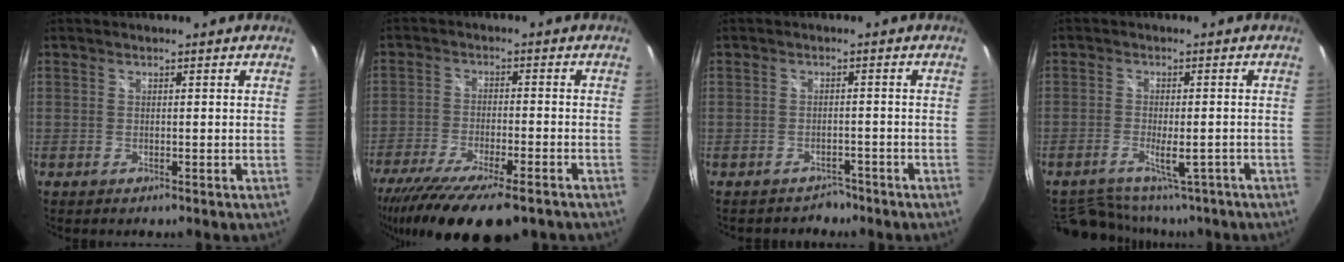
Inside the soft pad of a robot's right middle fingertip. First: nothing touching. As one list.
[{"total": 18.2, "force": [-13.8, 4.5, 11.0], "torque": [-0.217, -0.062, -0.219]}, {"total": 3.0, "force": [-2.5, 1.6, -0.2], "torque": [0.005, 0.013, -0.034]}, {"total": 13.2, "force": [-10.5, 5.5, 5.9], "torque": [-0.129, -0.012, -0.147]}]